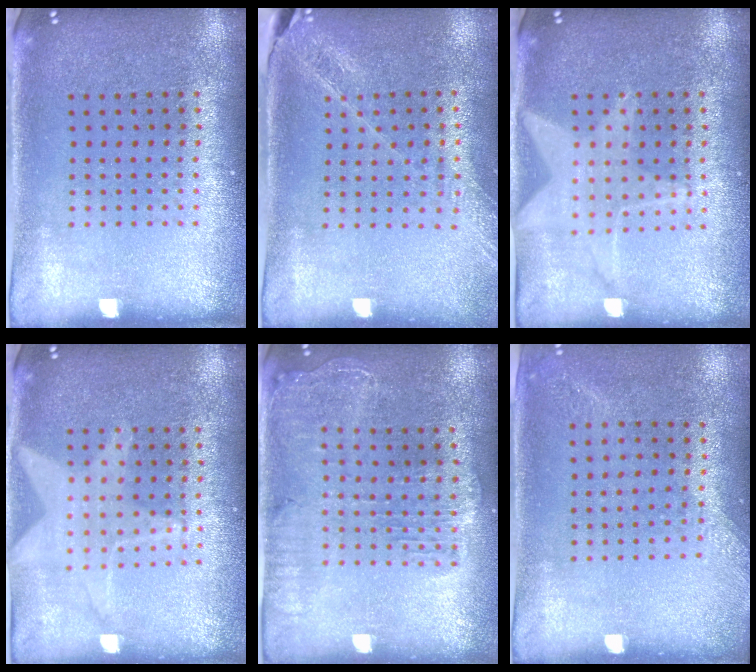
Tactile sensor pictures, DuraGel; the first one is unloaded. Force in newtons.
{"total": 1.5, "press": 1.5, "slide": 0.2}
{"total": 1.5, "press": 1.5, "slide": 0.4}
{"total": 0.5, "press": 0.5, "slide": 0.0}
{"total": 1.7, "press": 1.6, "slide": 0.6}
{"total": 1.3, "press": 1.1, "slide": 0.8}